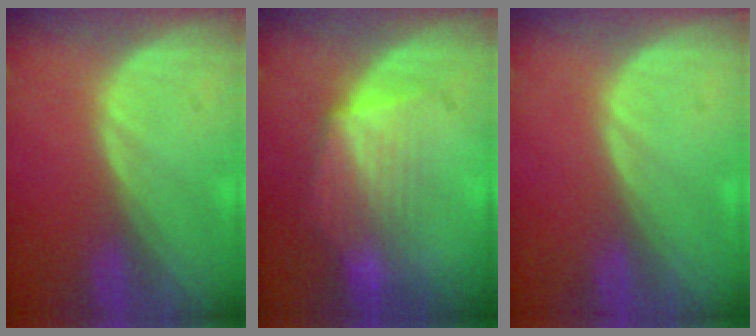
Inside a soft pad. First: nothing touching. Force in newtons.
{"total": 7.0, "press": 6.5, "slide": 2.5}
{"total": 0.0}